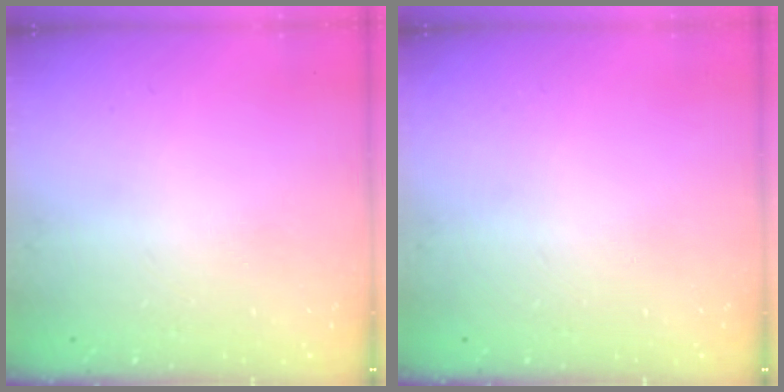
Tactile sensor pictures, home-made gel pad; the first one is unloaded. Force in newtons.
{"total": 0.0}